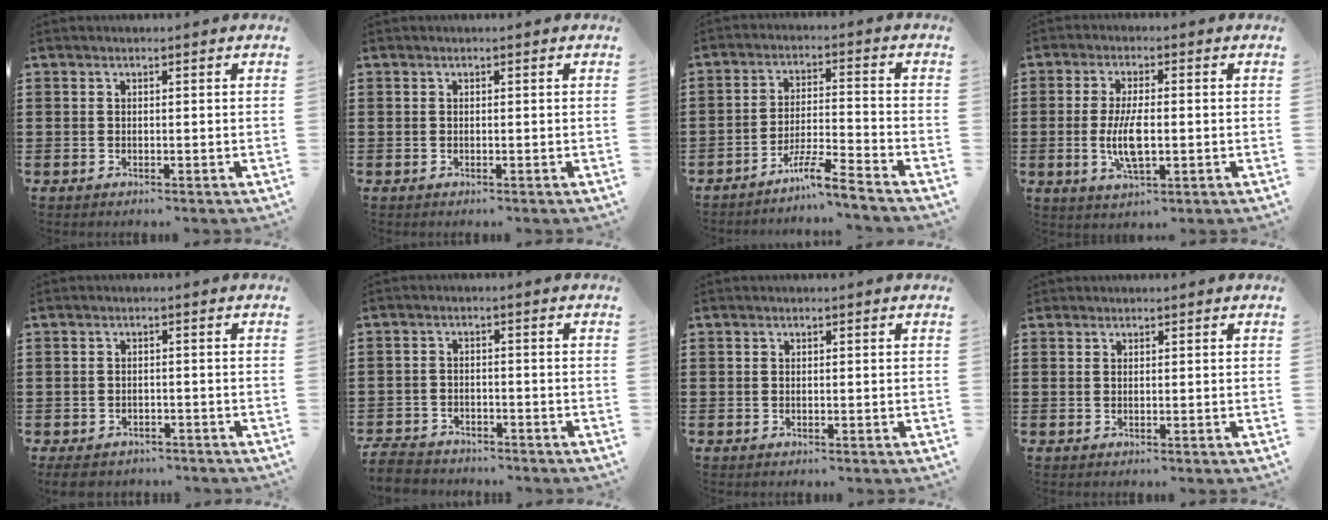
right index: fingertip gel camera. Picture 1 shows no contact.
{"total": 0.0}
{"total": 6.1, "force": [-5.4, -0.5, 2.7], "torque": [-0.061, -0.011, -0.106]}
{"total": 6.6, "force": [-0.8, 2.3, 6.1], "torque": [-0.135, -0.006, -0.022]}
{"total": 2.3, "force": [-2.1, 0.7, 0.3], "torque": [-0.018, 0.000, -0.048]}
{"total": 3.3, "force": [-3.3, 0.6, 0.2], "torque": [-0.022, -0.003, -0.073]}
{"total": 0.0}
{"total": 0.5, "force": [0.4, 0.2, -0.1], "torque": [0.001, 0.001, 0.009]}